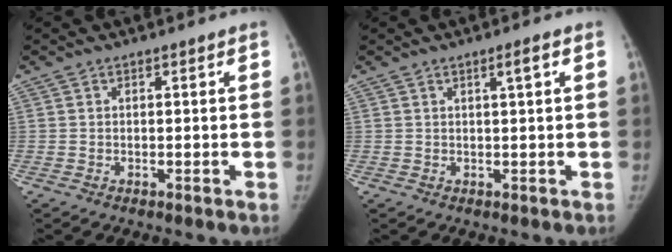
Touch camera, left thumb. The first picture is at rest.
{"total": 1.8, "force": [0.7, 0.0, 1.6], "torque": [-0.024, -0.001, 0.011]}